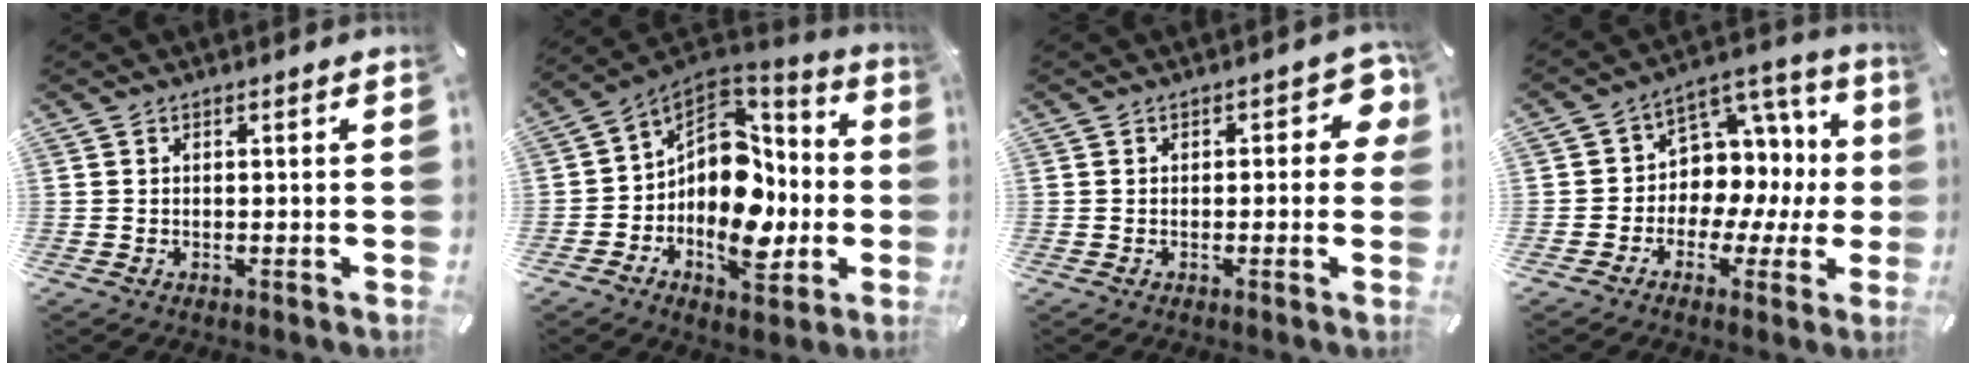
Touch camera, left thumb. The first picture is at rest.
{"total": 15.8, "force": [-2.9, 12.1, 9.7], "torque": [-0.140, -0.011, -0.047]}
{"total": 5.3, "force": [0.7, 2.8, 4.5], "torque": [-0.055, 0.003, 0.007]}
{"total": 10.2, "force": [0.9, 9.3, 4.2], "torque": [-0.058, -0.030, 0.026]}